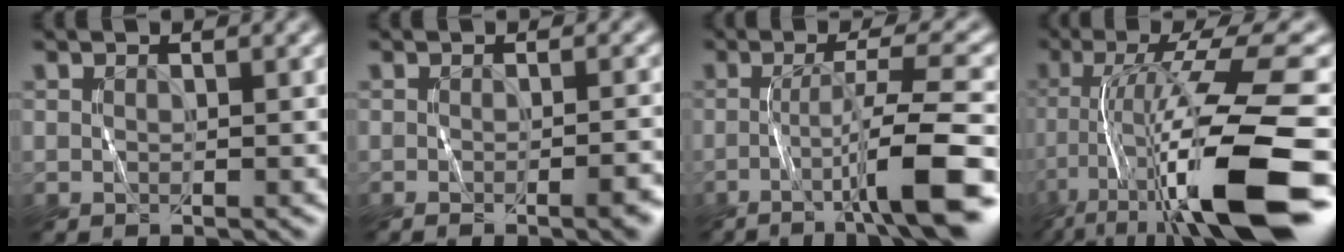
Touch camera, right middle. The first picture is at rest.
{"total": 3.8, "force": [-1.5, 1.1, 3.3], "torque": [-0.033, -0.004, -0.015]}
{"total": 8.2, "force": [-2.8, 1.0, 7.6], "torque": [-0.111, 0.009, -0.051]}
{"total": 14.8, "force": [-6.9, 2.8, 12.7], "torque": [-0.217, 0.005, -0.110]}